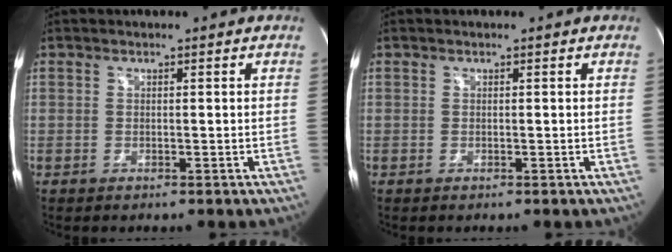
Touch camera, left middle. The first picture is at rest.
{"total": 0.0}